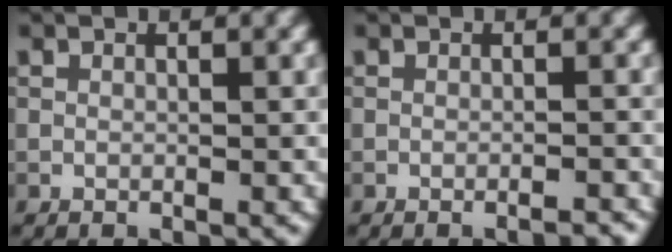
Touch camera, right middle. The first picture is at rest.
{"total": 1.4, "force": [-0.9, 0.2, 1.0], "torque": [-0.006, 0.001, -0.017]}